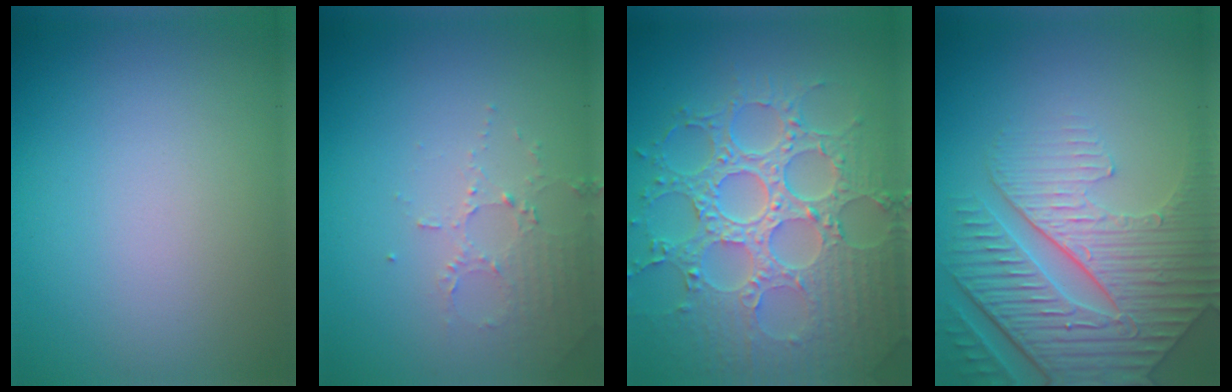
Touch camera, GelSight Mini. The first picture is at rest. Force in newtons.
{"total": 2.1, "press": 2.1, "slide": 0.4}
{"total": 8.9, "press": 6.6, "slide": 6.0}
{"total": 7.2, "press": 5.8, "slide": 4.3}